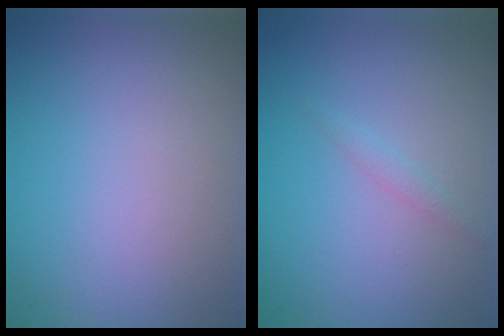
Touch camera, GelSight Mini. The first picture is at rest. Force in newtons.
{"total": 0.8, "press": 0.8, "slide": 0.0}